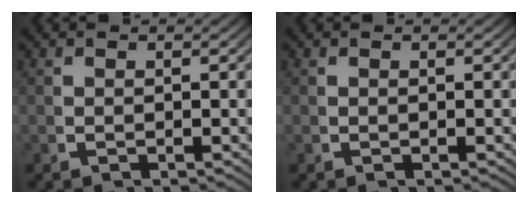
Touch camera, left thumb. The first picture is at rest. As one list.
[{"total": 0.0}]